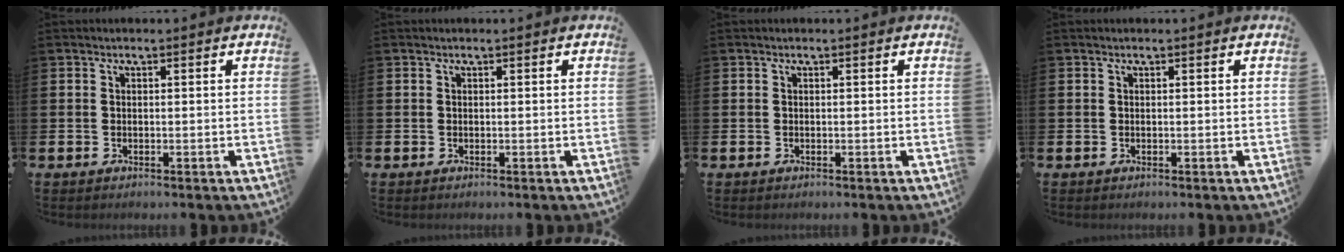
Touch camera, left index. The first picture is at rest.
{"total": 0.0}
{"total": 0.0}
{"total": 0.0}